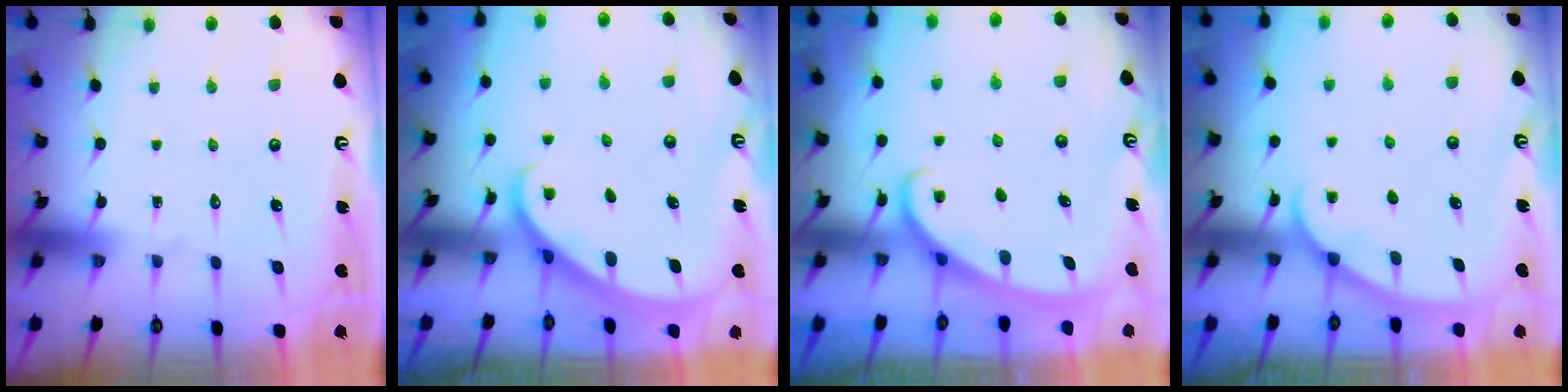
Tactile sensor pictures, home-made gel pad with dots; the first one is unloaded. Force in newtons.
{"total": 2.2, "press": 2.2, "slide": 0.1}
{"total": 3.0, "press": 3.0, "slide": 0.4}
{"total": 2.3, "press": 2.3, "slide": 0.2}